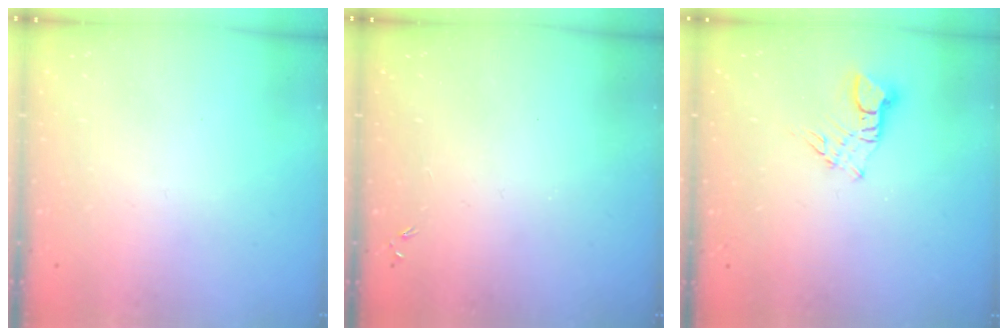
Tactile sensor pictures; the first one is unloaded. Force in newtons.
{"total": 0.0}
{"total": 3.2, "press": 3.2, "slide": 0.3}